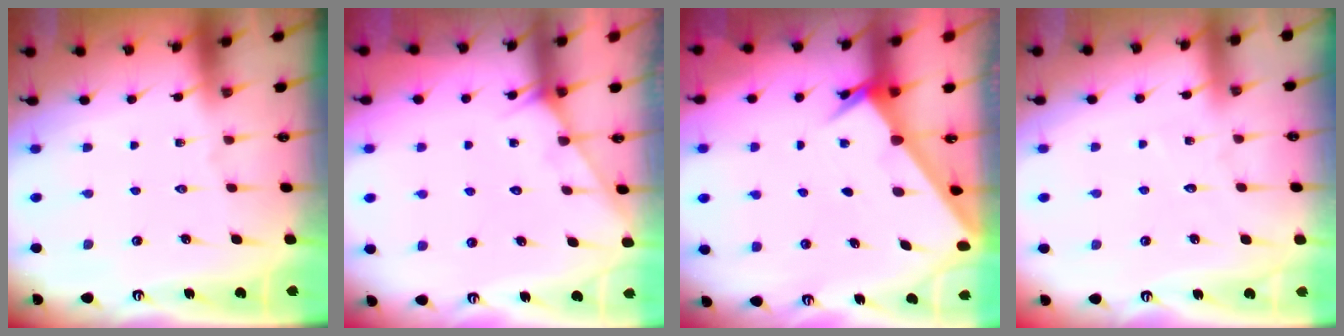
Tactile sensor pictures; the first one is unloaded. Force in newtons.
{"total": 4.4, "press": 4.4, "slide": 0.2}
{"total": 2.4, "press": 2.4, "slide": 0.3}
{"total": 2.6, "press": 2.6, "slide": 0.3}